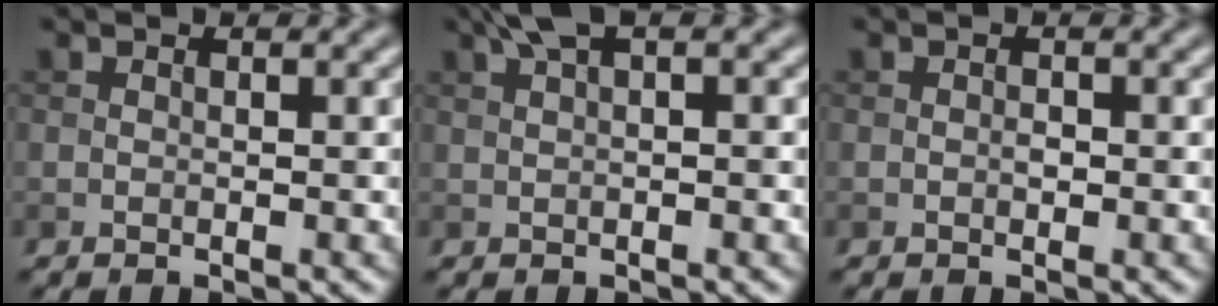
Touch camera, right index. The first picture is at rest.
{"total": 2.8, "force": [1.4, 0.7, 2.3], "torque": [-0.048, 0.012, 0.027]}
{"total": 0.6, "force": [-0.2, 0.4, 0.4], "torque": [-0.006, 0.000, -0.004]}